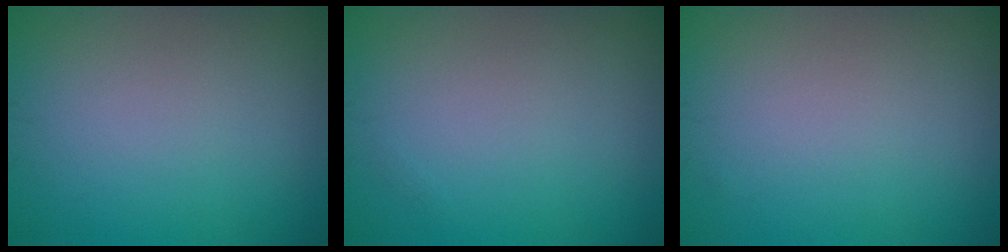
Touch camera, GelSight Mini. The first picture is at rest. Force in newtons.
{"total": 0.0}
{"total": 0.0}